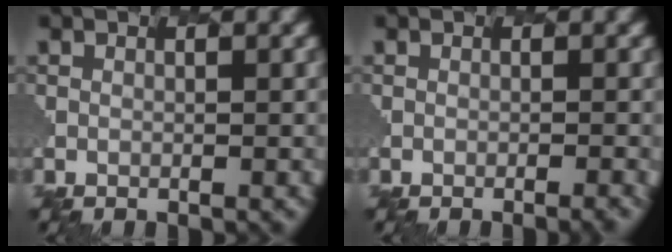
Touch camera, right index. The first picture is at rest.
{"total": 1.1, "force": [-0.7, 0.2, 0.7], "torque": [-0.007, 0.004, -0.013]}